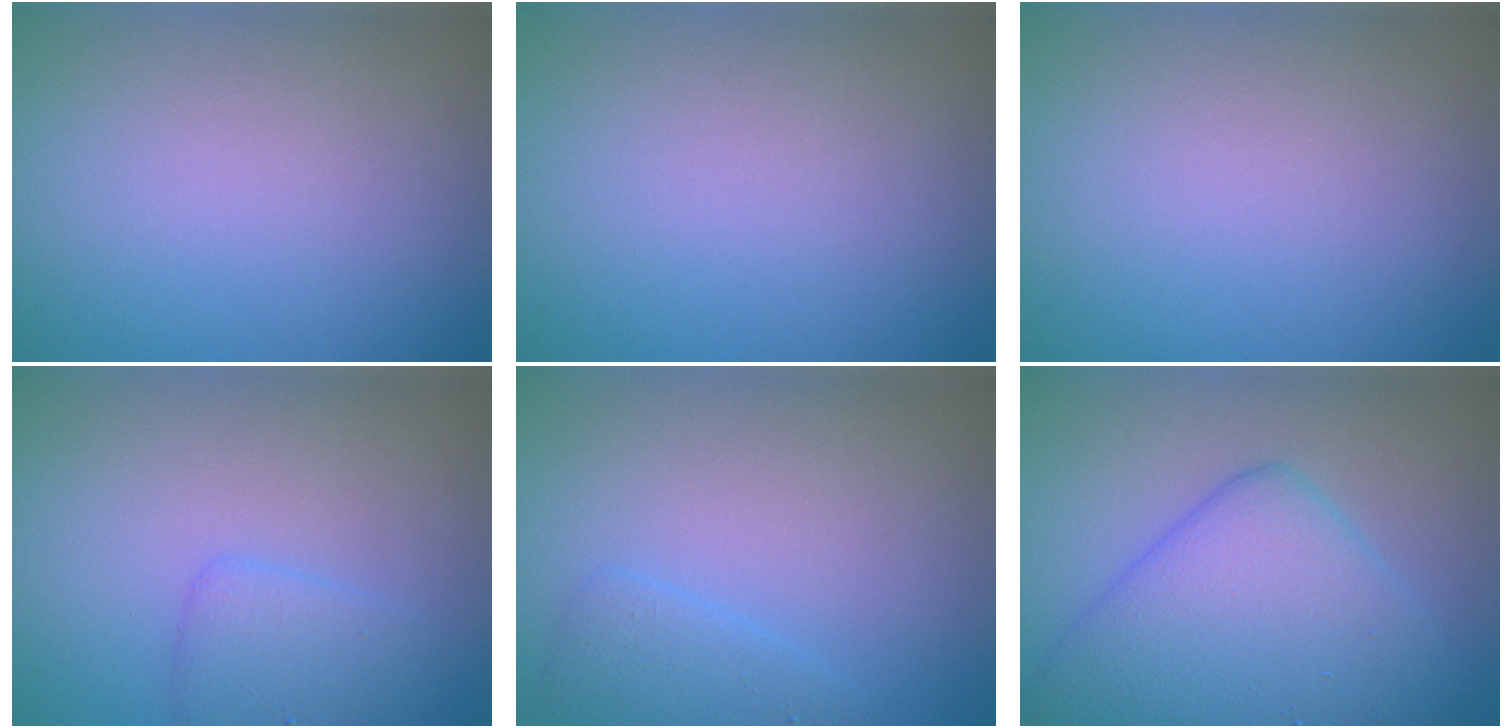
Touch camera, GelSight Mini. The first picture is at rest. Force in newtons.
{"total": 0.0}
{"total": 0.0}
{"total": 2.4, "press": 2.4, "slide": 0.0}
{"total": 1.9, "press": 1.9, "slide": 0.1}
{"total": 8.4, "press": 8.4, "slide": 0.2}